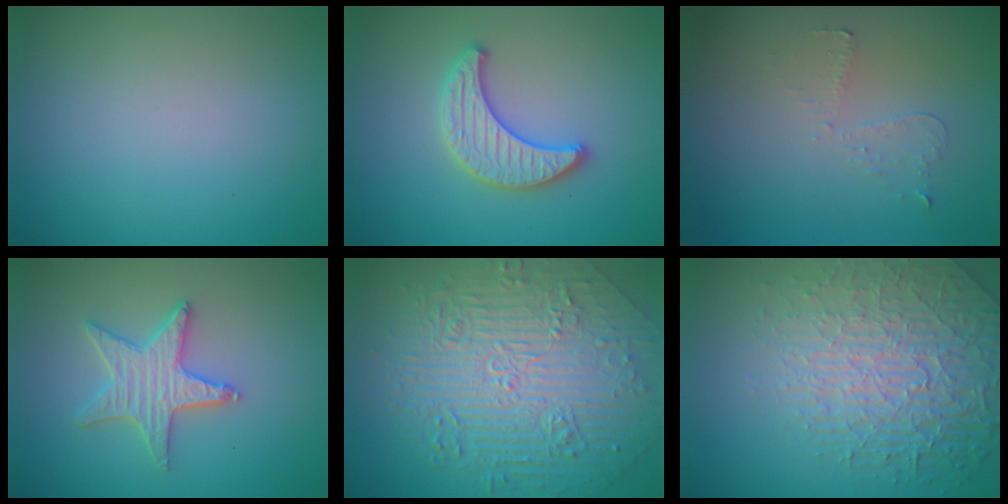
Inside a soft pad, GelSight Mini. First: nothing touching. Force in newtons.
{"total": 3.3, "press": 3.3, "slide": 0.4}
{"total": 0.9, "press": 0.8, "slide": 0.4}
{"total": 3.4, "press": 3.2, "slide": 1.0}
{"total": 11.2, "press": 7.5, "slide": 8.2}
{"total": 6.8, "press": 5.5, "slide": 4.1}